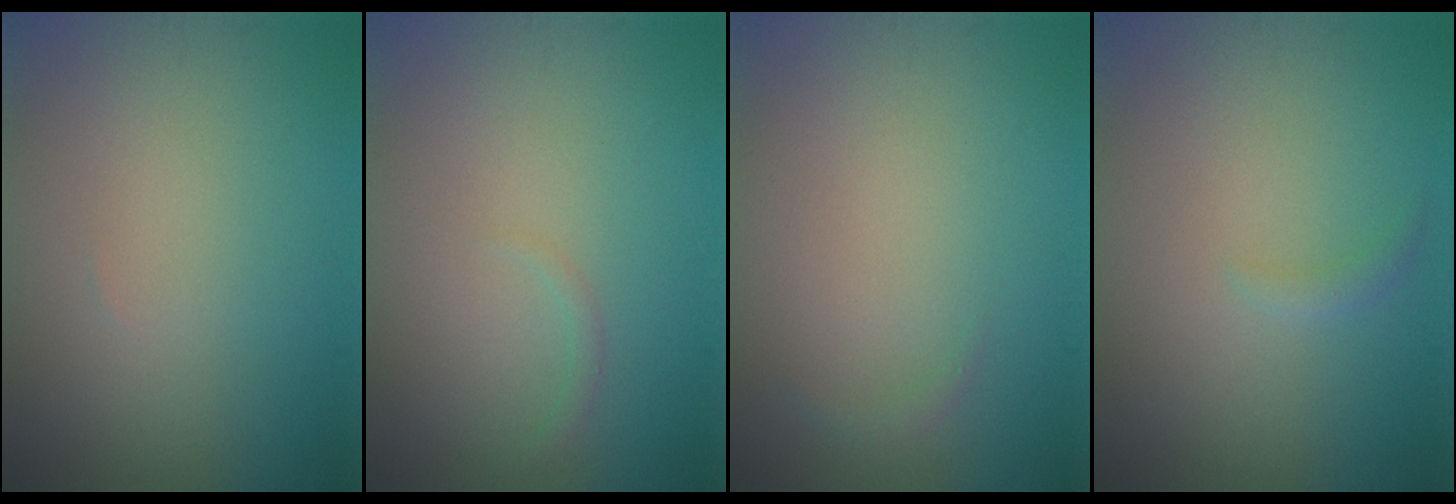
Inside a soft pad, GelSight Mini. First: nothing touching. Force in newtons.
{"total": 0.6, "press": 0.6, "slide": 0.1}
{"total": 0.6, "press": 0.6, "slide": 0.0}
{"total": 0.8, "press": 0.8, "slide": 0.1}